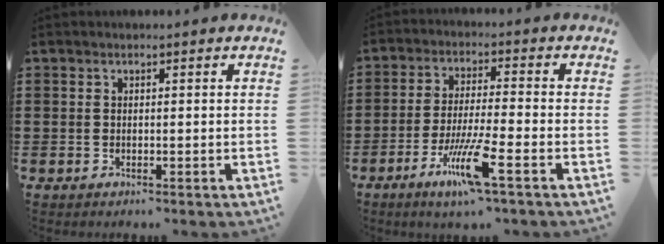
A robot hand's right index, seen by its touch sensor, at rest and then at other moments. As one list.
[{"total": 9.0, "force": [-4.6, 0.8, 7.7], "torque": [-0.162, -0.014, -0.089]}]